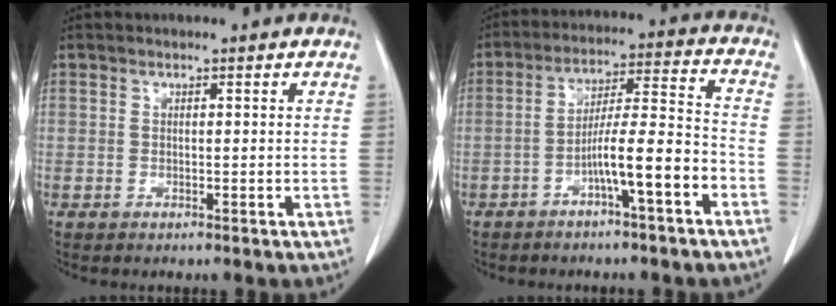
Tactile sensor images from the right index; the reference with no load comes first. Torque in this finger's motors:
{"motor_torque": [0.70, -0.29, 0.59, 0.10]}